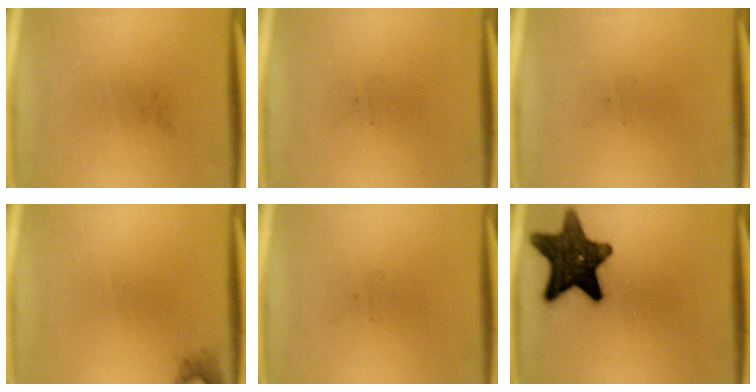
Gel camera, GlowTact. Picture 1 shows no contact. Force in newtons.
{"total": 0.0}
{"total": 0.0}
{"total": 1.1}
{"total": 0.0}
{"total": 14.3}